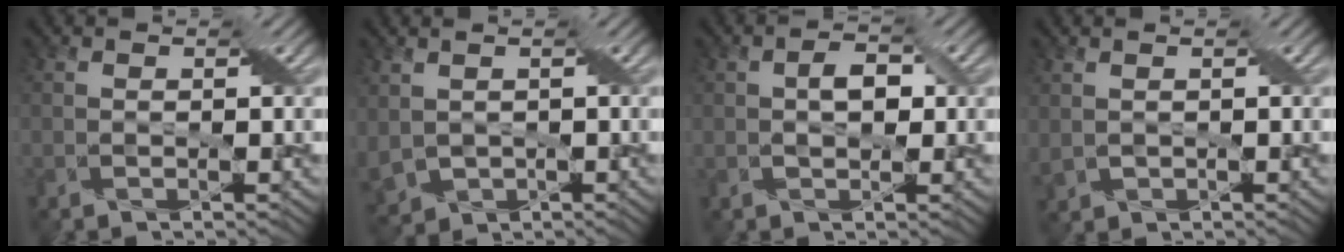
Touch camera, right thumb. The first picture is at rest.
{"total": 4.4, "force": [0.3, 3.2, 3.0], "torque": [-0.094, -0.012, 0.008]}
{"total": 2.9, "force": [0.1, 1.7, 2.3], "torque": [-0.044, 0.005, 0.000]}
{"total": 1.5, "force": [0.5, 1.1, 0.8], "torque": [-0.031, -0.001, 0.015]}